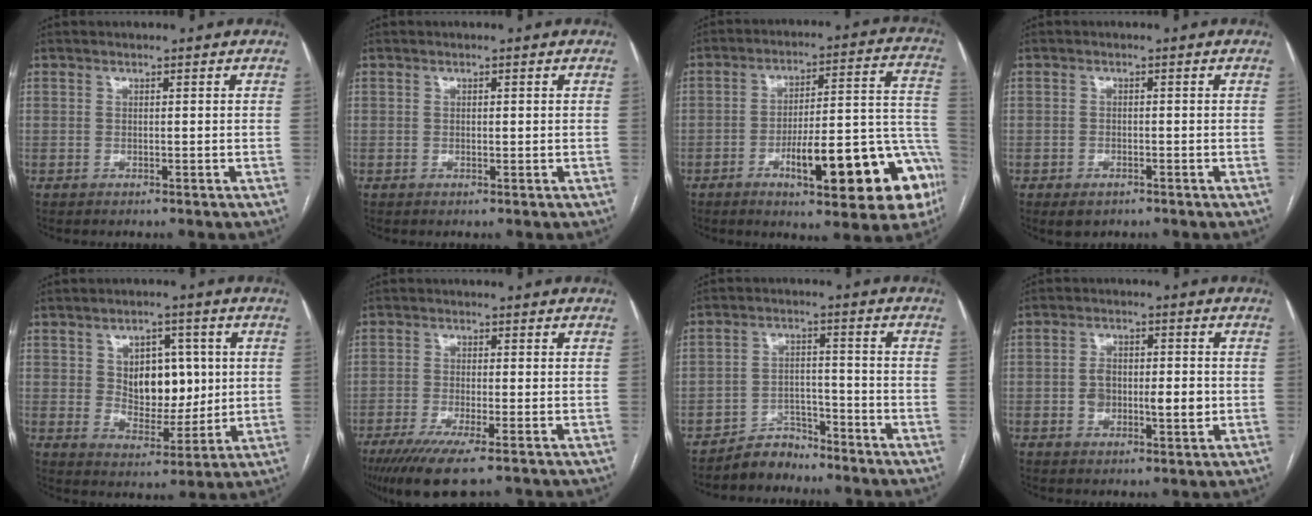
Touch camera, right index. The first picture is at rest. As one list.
[{"total": 0.5, "force": [0.0, 0.2, 0.5], "torque": [-0.009, -0.001, 0.002]}, {"total": 20.5, "force": [-8.8, 4.6, 17.9], "torque": [-0.156, 0.040, -0.112]}, {"total": 2.2, "force": [-1.4, 1.3, 1.1], "torque": [-0.021, -0.003, -0.012]}, {"total": 9.6, "force": [1.8, 5.9, 7.3], "torque": [-0.113, 0.007, 0.040]}, {"total": 7.7, "force": [-4.9, 0.6, 5.9], "torque": [-0.099, -0.019, -0.082]}, {"total": 4.7, "force": [-4.3, 1.8, -0.2], "torque": [0.009, 0.007, -0.076]}, {"total": 6.8, "force": [-0.8, 3.3, 5.9], "torque": [-0.098, 0.008, -0.009]}]